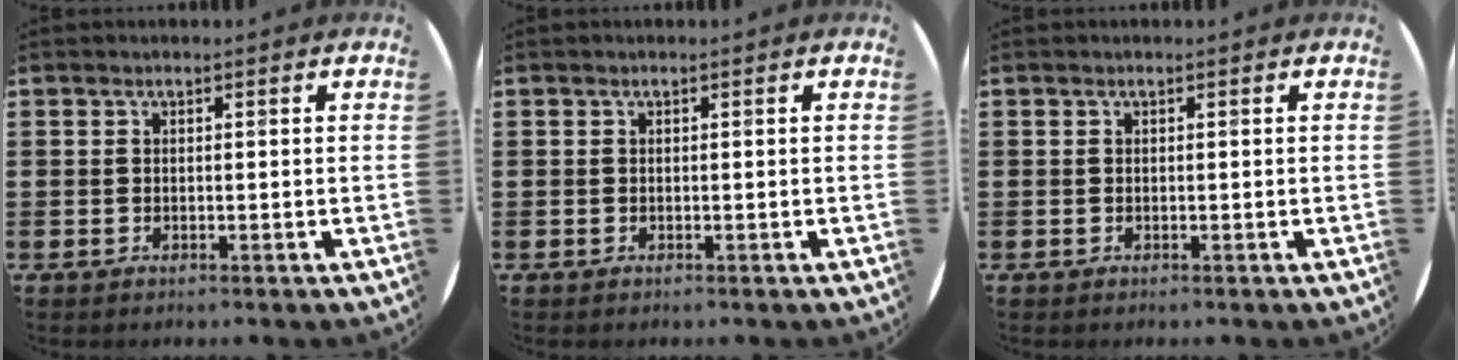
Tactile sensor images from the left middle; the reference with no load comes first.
{"total": 0.0}
{"total": 0.0}